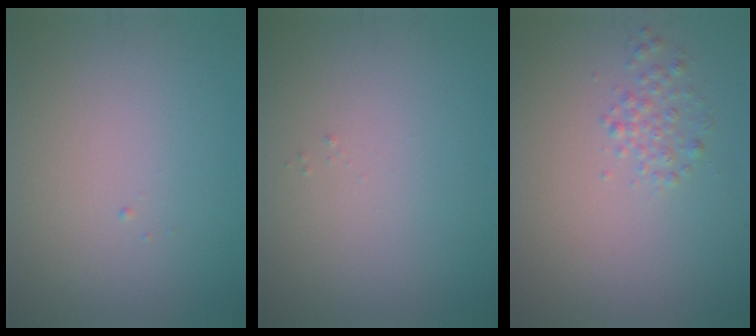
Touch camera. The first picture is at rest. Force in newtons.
{"total": 0.0}
{"total": 1.5, "press": 1.5, "slide": 0.0}